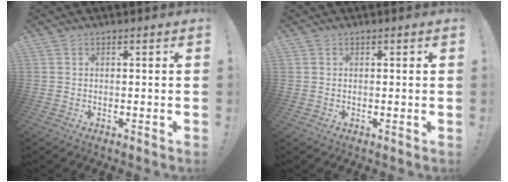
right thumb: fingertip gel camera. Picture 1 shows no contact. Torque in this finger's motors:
{"motor_torque": [2.77, 2.24, 0.23, -0.44, 0.43]}